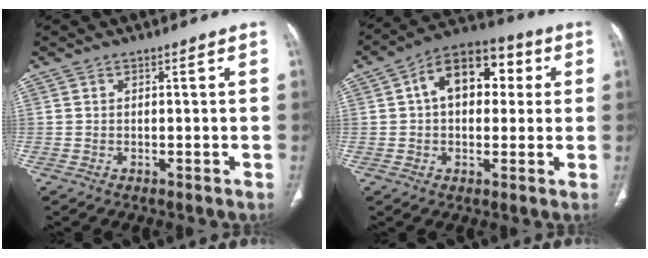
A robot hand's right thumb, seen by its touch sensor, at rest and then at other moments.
{"total": 14.0, "force": [2.9, 9.2, 10.1], "torque": [-0.118, 0.027, 0.035]}